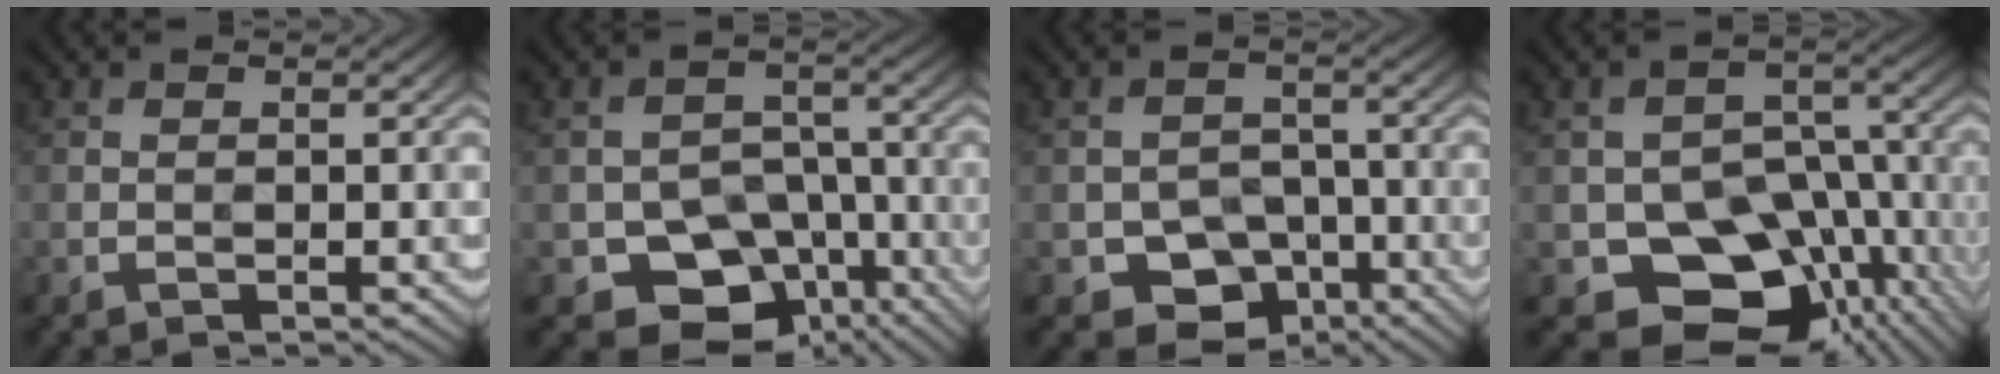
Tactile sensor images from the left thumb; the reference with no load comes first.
{"total": 10.4, "force": [-5.9, 7.0, 4.9], "torque": [-0.082, -0.030, -0.096]}
{"total": 7.8, "force": [-4.2, 5.7, 3.4], "torque": [-0.057, -0.020, -0.071]}
{"total": 13.6, "force": [-5.3, 9.5, 8.1], "torque": [-0.121, -0.034, -0.084]}